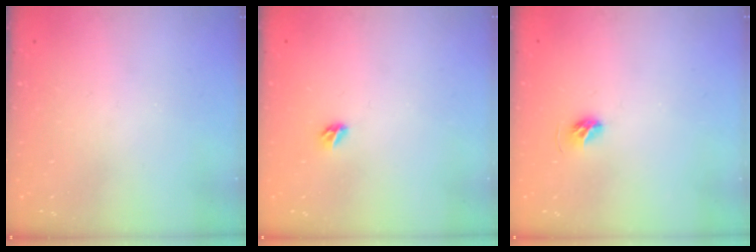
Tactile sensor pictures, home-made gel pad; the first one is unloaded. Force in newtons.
{"total": 3.8, "press": 3.8, "slide": 0.7}
{"total": 4.9, "press": 4.8, "slide": 1.1}